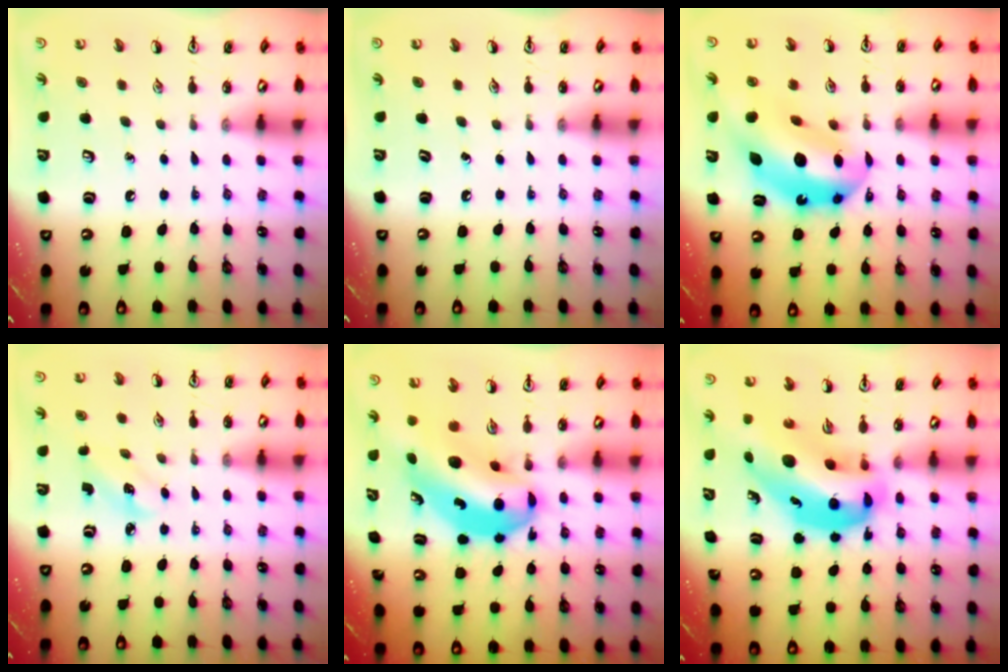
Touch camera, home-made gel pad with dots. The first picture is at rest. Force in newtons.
{"total": 0.0}
{"total": 15.4, "press": 14.6, "slide": 4.9}
{"total": 2.9, "press": 2.8, "slide": 0.9}
{"total": 9.2, "press": 8.8, "slide": 2.5}
{"total": 13.4, "press": 12.9, "slide": 3.7}